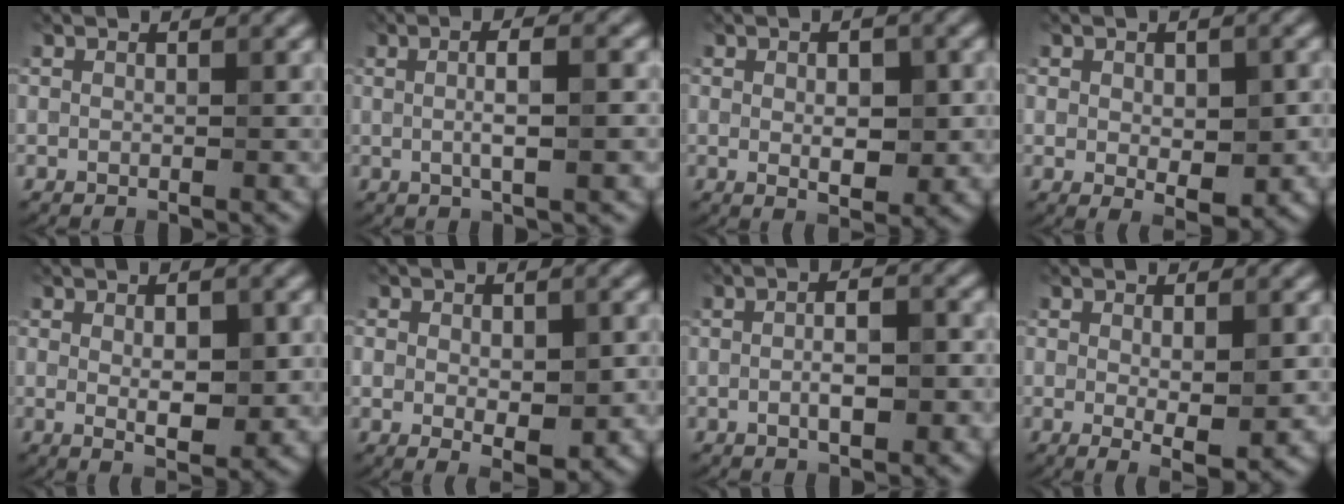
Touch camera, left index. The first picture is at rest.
{"total": 4.1, "force": [0.2, 1.0, 4.0], "torque": [-0.064, 0.005, 0.002]}
{"total": 3.8, "force": [0.1, 1.7, 3.4], "torque": [-0.048, -0.003, 0.005]}
{"total": 4.3, "force": [-0.2, 2.4, 3.6], "torque": [-0.049, -0.007, 0.003]}
{"total": 4.3, "force": [0.3, 1.6, 4.0], "torque": [-0.060, -0.004, 0.009]}
{"total": 5.0, "force": [-0.5, 2.7, 4.1], "torque": [-0.060, -0.011, -0.001]}
{"total": 4.0, "force": [-0.6, 1.4, 3.7], "torque": [-0.058, 0.001, -0.010]}
{"total": 3.8, "force": [-0.2, 1.0, 3.7], "torque": [-0.054, -0.010, 0.002]}